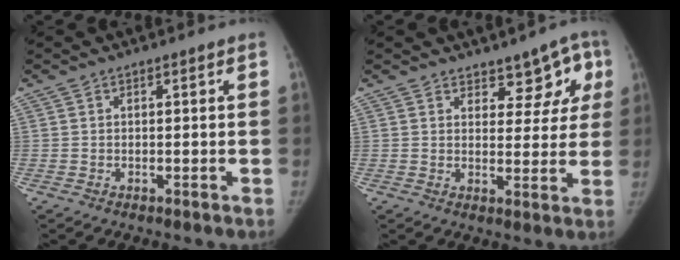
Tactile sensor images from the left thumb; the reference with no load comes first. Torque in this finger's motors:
{"motor_torque": [-0.25, -0.23, -0.46, 0.09, 0.00]}